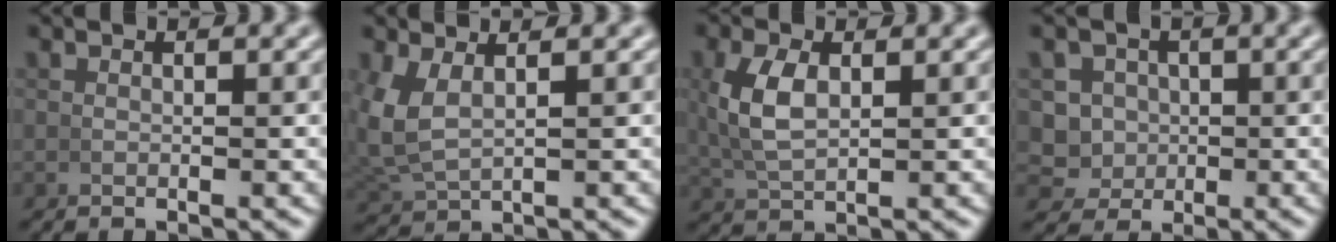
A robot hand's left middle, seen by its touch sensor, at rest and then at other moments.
{"total": 4.5, "force": [1.3, 3.1, 2.9], "torque": [-0.092, -0.003, 0.035]}
{"total": 4.0, "force": [0.8, 2.1, 3.3], "torque": [-0.080, -0.003, 0.027]}
{"total": 7.1, "force": [-0.5, 6.5, 2.6], "torque": [-0.067, -0.029, -0.001]}